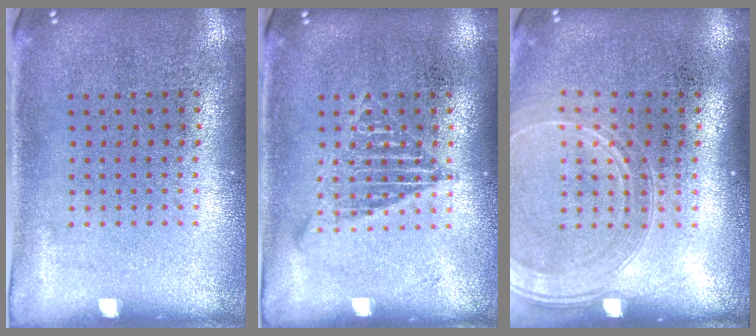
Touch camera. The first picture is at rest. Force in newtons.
{"total": 1.7, "press": 1.7, "slide": 0.2}
{"total": 1.7, "press": 1.6, "slide": 0.7}